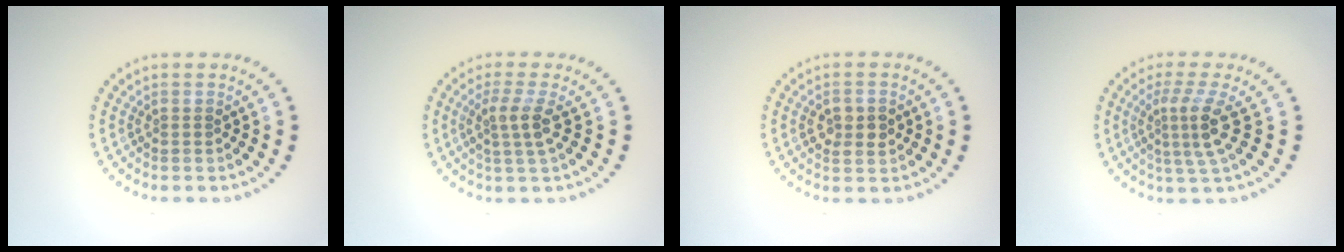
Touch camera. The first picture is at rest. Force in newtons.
{"total": 2.4, "press": 1.9, "slide": 1.5}
{"total": 2.3, "press": 2.3, "slide": 0.2}
{"total": 3.4, "press": 2.4, "slide": 2.5}